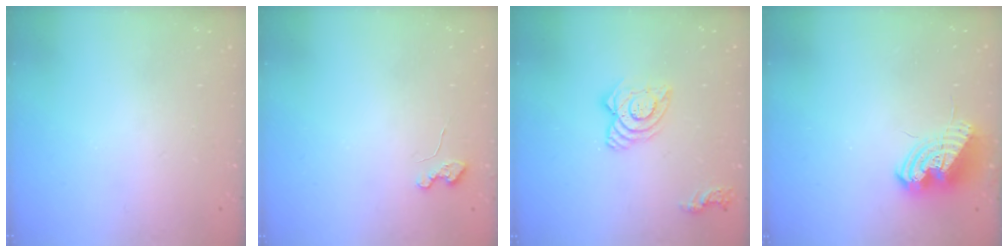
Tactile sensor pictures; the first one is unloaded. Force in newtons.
{"total": 3.6, "press": 3.6, "slide": 0.4}
{"total": 11.0, "press": 10.9, "slide": 1.0}
{"total": 9.2, "press": 9.2, "slide": 1.1}